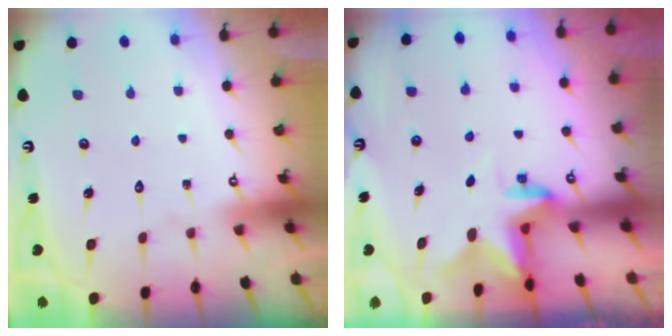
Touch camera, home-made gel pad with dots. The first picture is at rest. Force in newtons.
{"total": 2.6, "press": 2.5, "slide": 0.5}